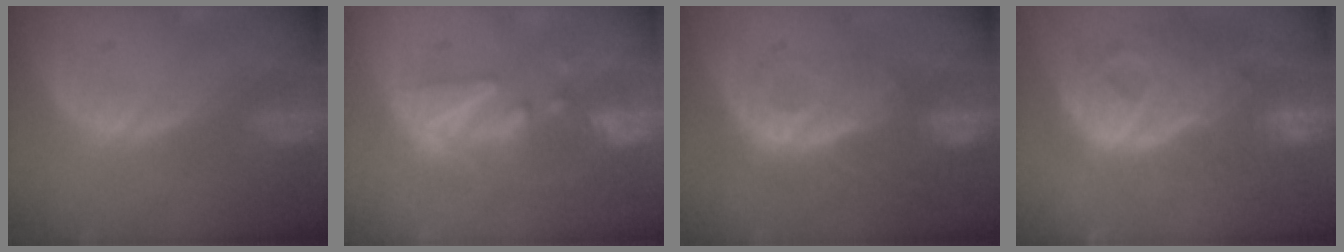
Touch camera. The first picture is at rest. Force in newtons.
{"total": 8.6, "press": 8.0, "slide": 3.1}
{"total": 9.3, "press": 8.4, "slide": 4.0}
{"total": 12.9, "press": 10.9, "slide": 6.9}